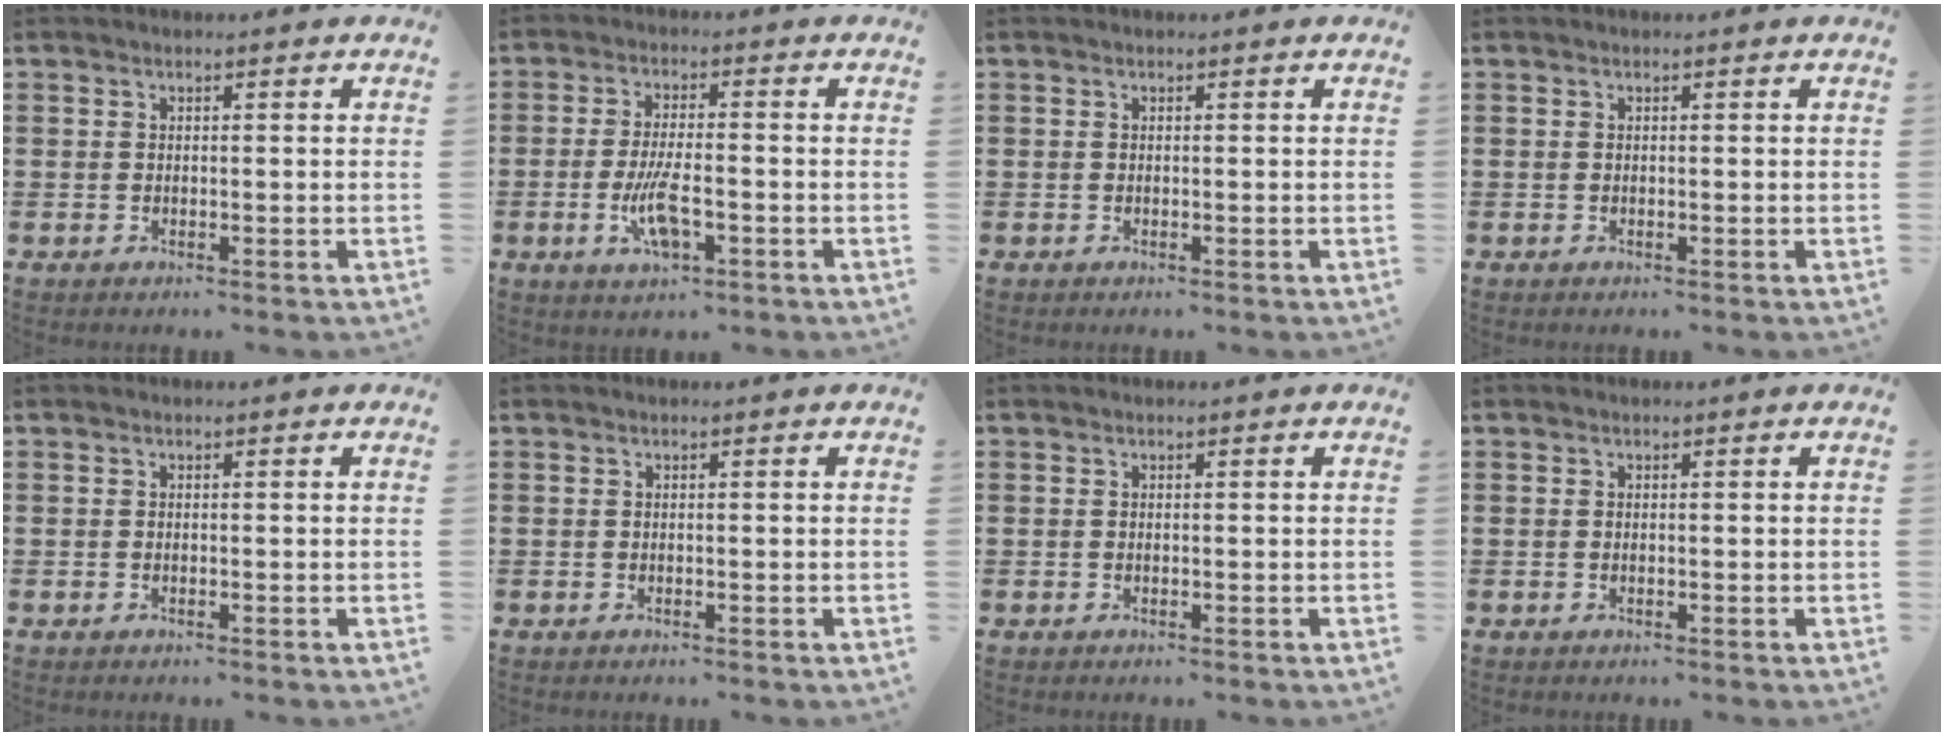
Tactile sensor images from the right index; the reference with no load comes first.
{"total": 6.6, "force": [-2.2, 2.0, 5.9], "torque": [-0.122, -0.006, -0.042]}
{"total": 0.0}
{"total": 0.0}
{"total": 0.0}
{"total": 0.0}
{"total": 0.0}
{"total": 0.0}